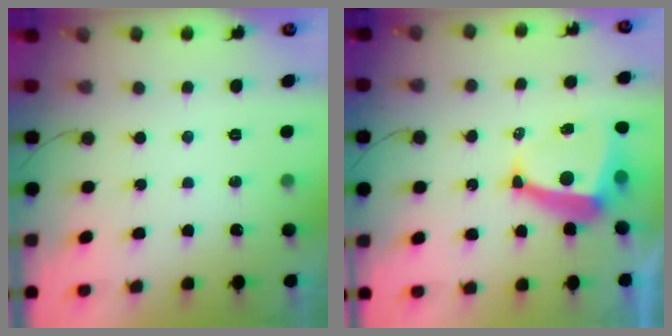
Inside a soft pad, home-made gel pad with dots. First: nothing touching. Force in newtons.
{"total": 8.8, "press": 8.7, "slide": 1.1}